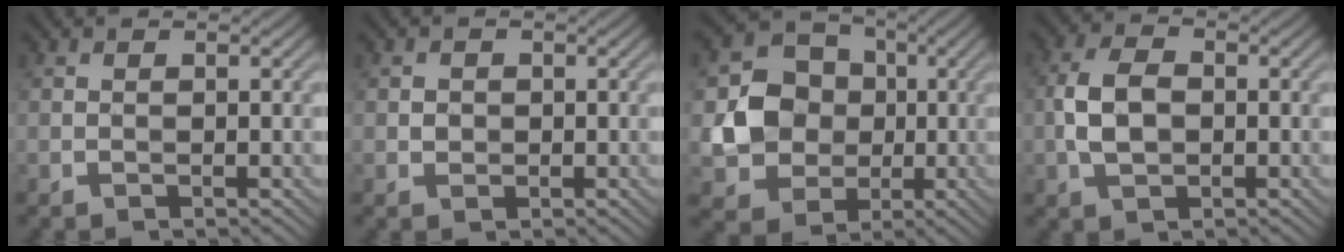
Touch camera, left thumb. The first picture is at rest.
{"total": 0.9, "force": [-0.1, 0.9, 0.2], "torque": [-0.009, -0.001, -0.003]}
{"total": 8.5, "force": [-0.3, 7.7, 3.7], "torque": [-0.085, -0.003, -0.007]}
{"total": 5.2, "force": [-0.4, 3.2, 4.1], "torque": [-0.092, 0.005, -0.012]}